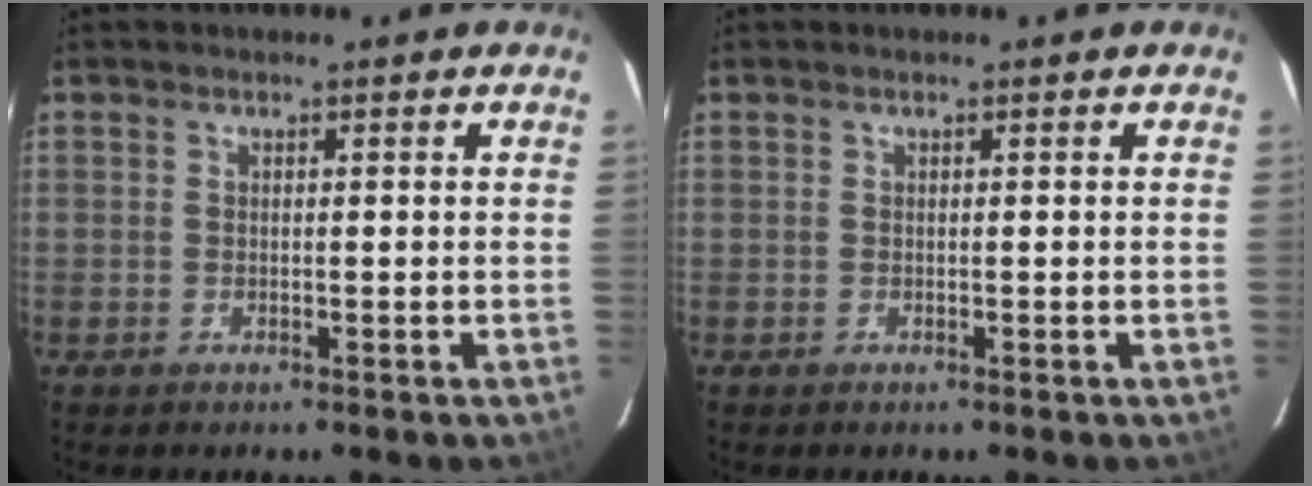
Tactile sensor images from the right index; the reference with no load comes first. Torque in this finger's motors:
{"motor_torque": [0.00, 0.00, 0.00, 0.00]}